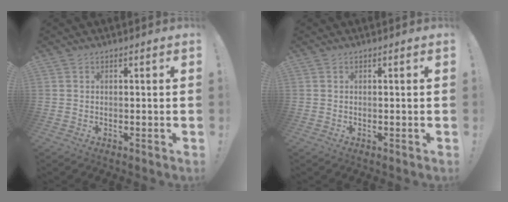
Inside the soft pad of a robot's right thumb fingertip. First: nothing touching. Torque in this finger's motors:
{"motor_torque": [0.00, 0.00, 0.00, 0.00, 0.00]}